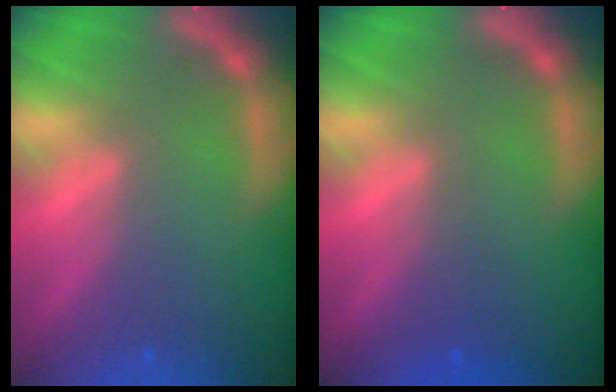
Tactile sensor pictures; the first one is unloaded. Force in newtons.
{"total": 1.5}